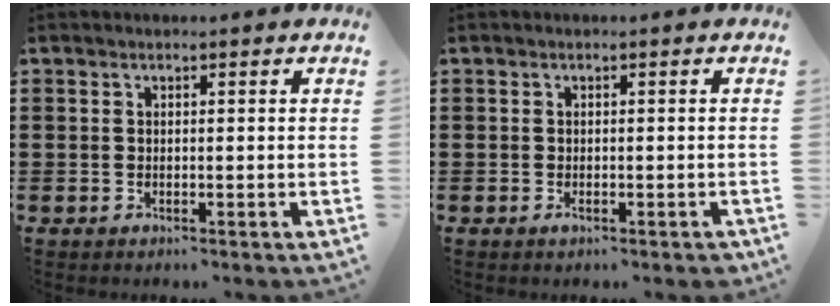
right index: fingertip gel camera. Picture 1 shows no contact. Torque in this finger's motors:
{"motor_torque": [0.36, -0.34, 0.02, 0.03]}